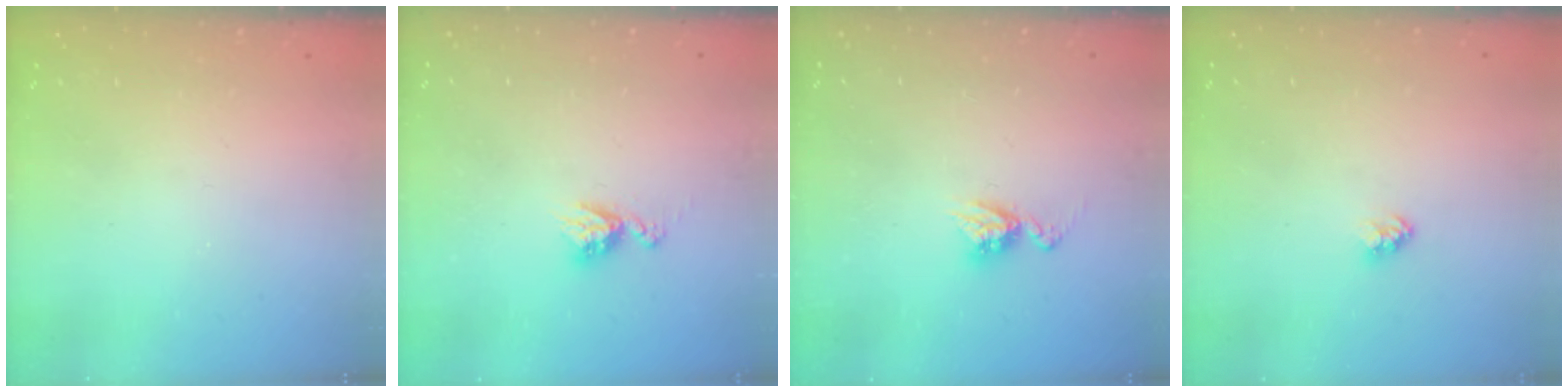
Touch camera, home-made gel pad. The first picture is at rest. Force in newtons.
{"total": 5.0, "press": 4.9, "slide": 0.6}
{"total": 6.2, "press": 6.2, "slide": 0.5}
{"total": 2.4, "press": 2.4, "slide": 0.1}